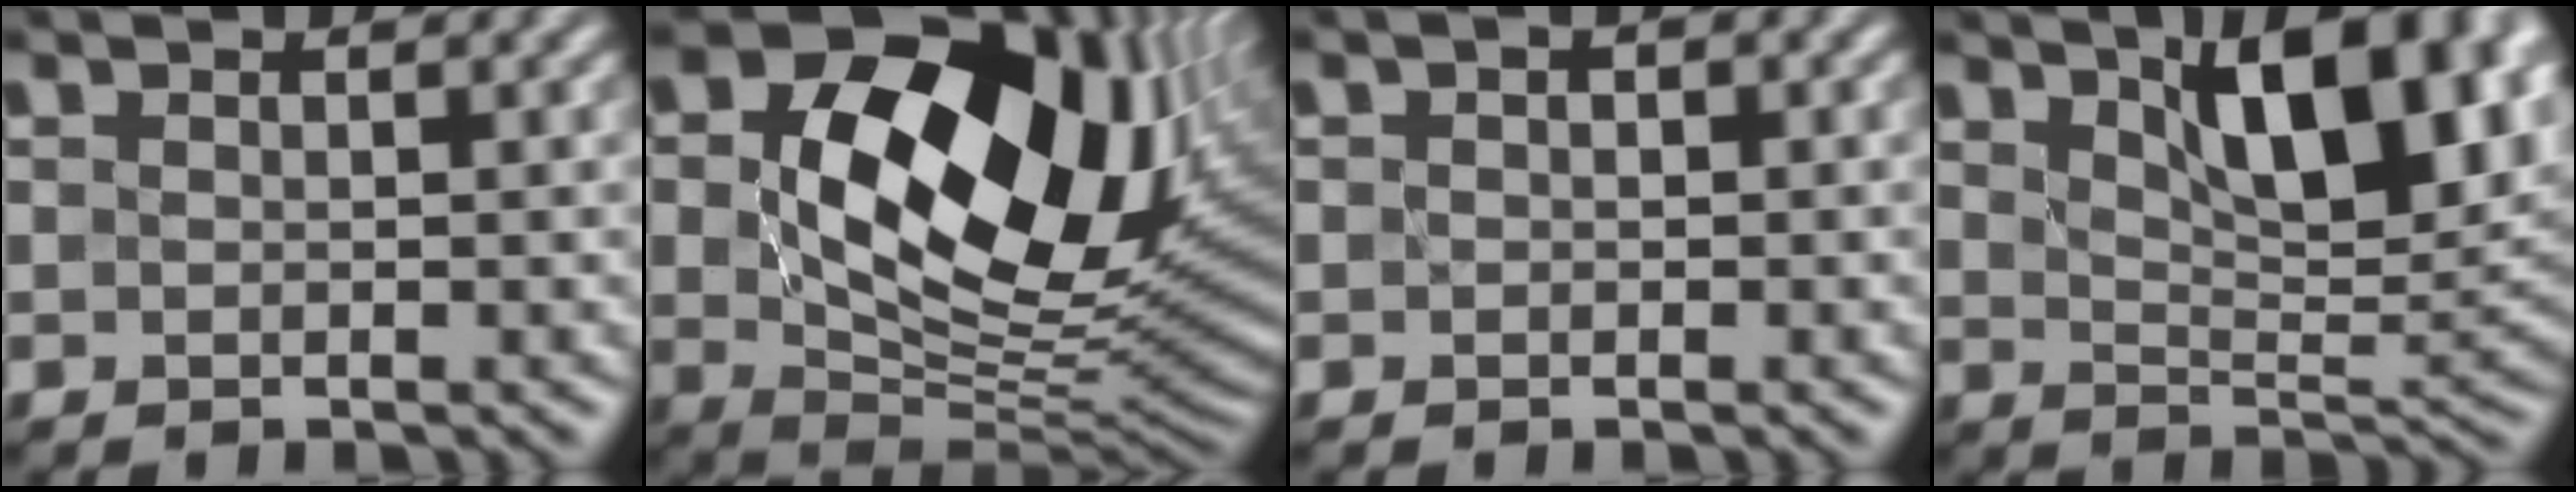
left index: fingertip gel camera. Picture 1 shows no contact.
{"total": 17.5, "force": [4.6, 11.0, 12.7], "torque": [-0.197, -0.009, 0.095]}
{"total": 0.9, "force": [0.1, 0.7, 0.6], "torque": [-0.009, -0.001, -0.002]}
{"total": 10.7, "force": [4.8, 3.9, 8.7], "torque": [-0.122, 0.009, 0.078]}